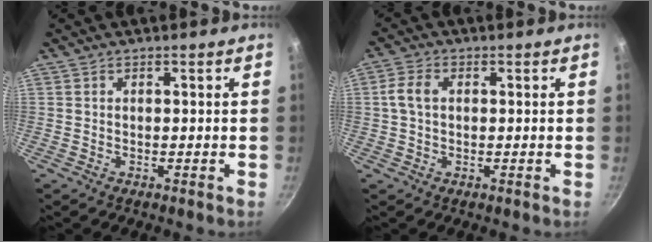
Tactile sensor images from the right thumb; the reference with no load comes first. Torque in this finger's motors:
{"motor_torque": [-0.23, 0.23, 0.44, -0.34, 0.03]}